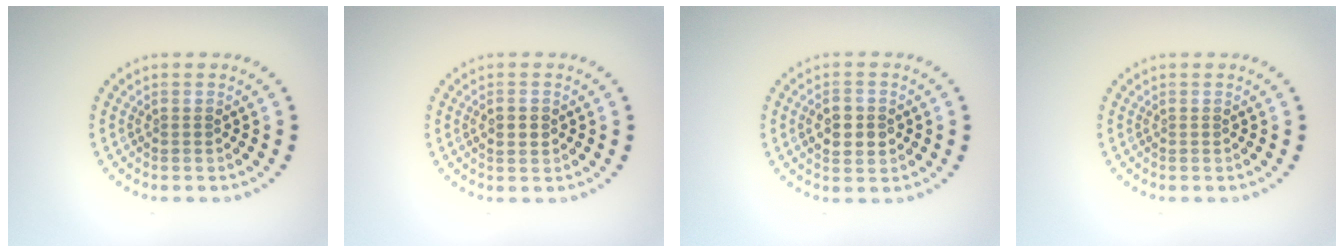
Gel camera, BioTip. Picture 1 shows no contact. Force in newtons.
{"total": 1.5, "press": 1.5, "slide": 0.1}
{"total": 3.0, "press": 3.0, "slide": 0.1}
{"total": 0.0}